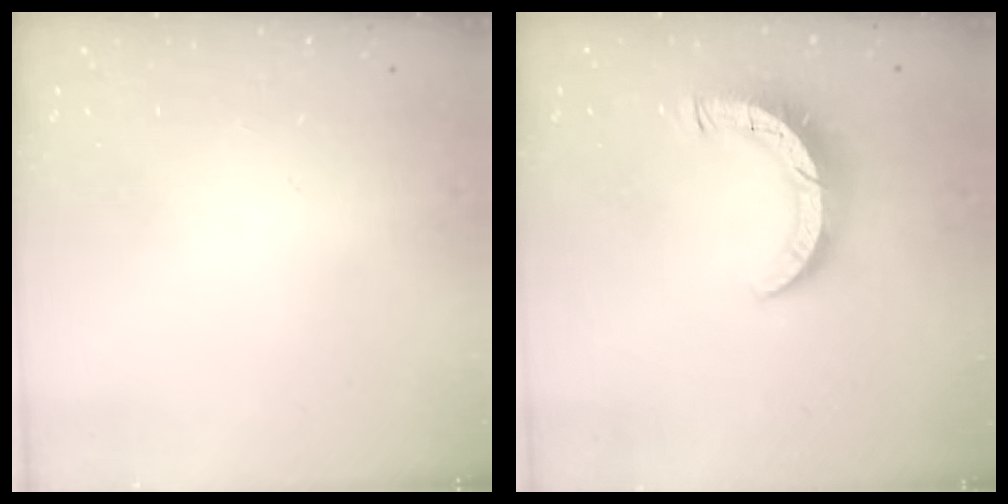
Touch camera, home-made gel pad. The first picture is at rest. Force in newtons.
{"total": 8.4, "press": 8.3, "slide": 0.6}